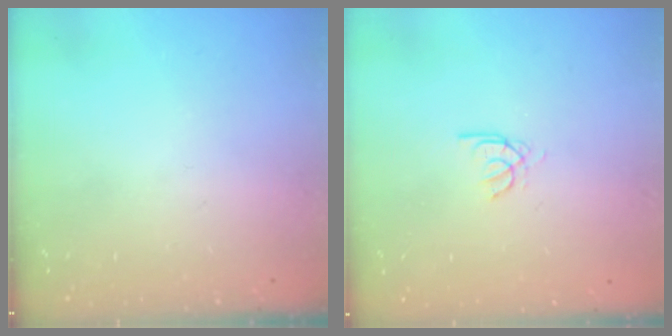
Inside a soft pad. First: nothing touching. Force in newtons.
{"total": 2.4, "press": 2.4, "slide": 0.3}